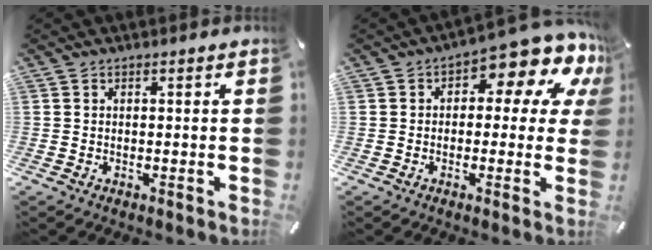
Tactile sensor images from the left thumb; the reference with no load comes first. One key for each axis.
{"total": 11.4, "fx": 6.4, "fy": 4.5, "fz": 8.3, "tx": -0.108, "ty": -0.060, "tz": 0.104}